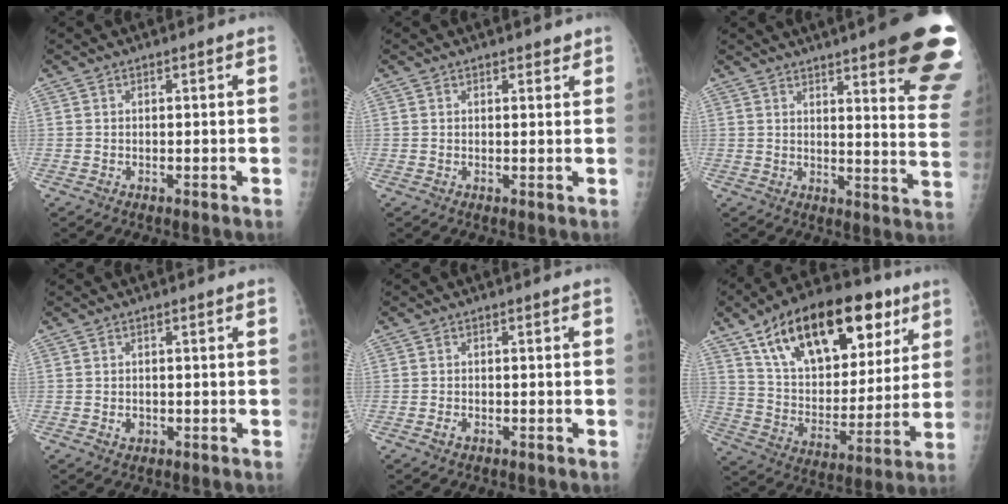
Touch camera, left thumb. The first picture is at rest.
{"total": 1.5, "force": [1.2, 0.7, 0.5], "torque": [0.004, -0.007, 0.013]}
{"total": 20.8, "force": [13.3, 3.2, 15.7], "torque": [-0.163, -0.064, 0.156]}
{"total": 1.4, "force": [-0.2, 1.2, 0.7], "torque": [-0.008, 0.001, 0.001]}
{"total": 1.1, "force": [-0.5, 0.7, 0.7], "torque": [-0.012, 0.000, -0.008]}
{"total": 27.3, "force": [14.3, 14.2, 18.4], "torque": [-0.254, -0.014, 0.237]}